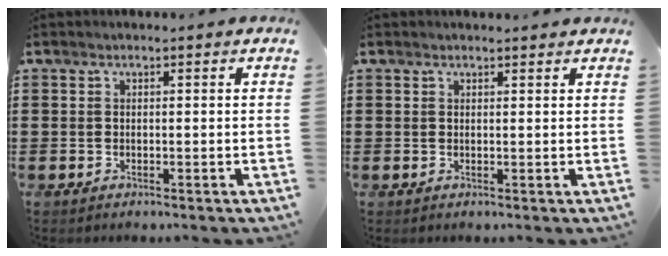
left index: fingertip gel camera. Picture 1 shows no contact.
{"total": 0.8, "force": [0.8, 0.1, 0.2], "torque": [-0.006, -0.001, 0.016]}